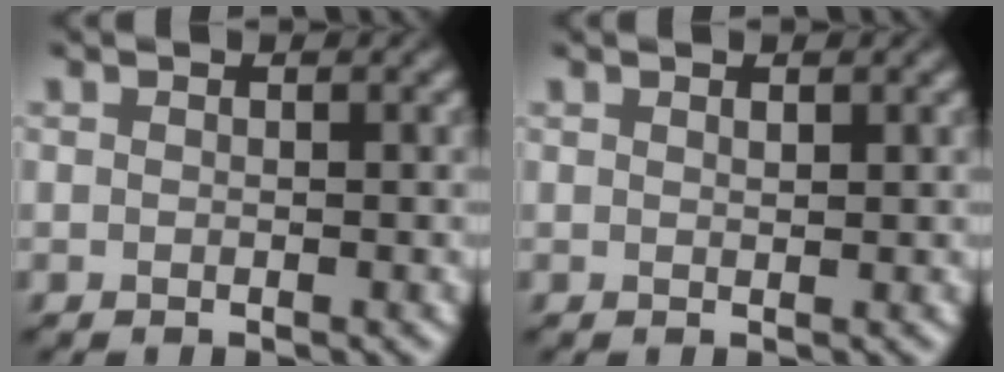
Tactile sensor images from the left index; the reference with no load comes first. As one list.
[{"total": 0.7, "force": [0.6, 0.1, 0.4], "torque": [-0.009, 0.000, 0.008]}]